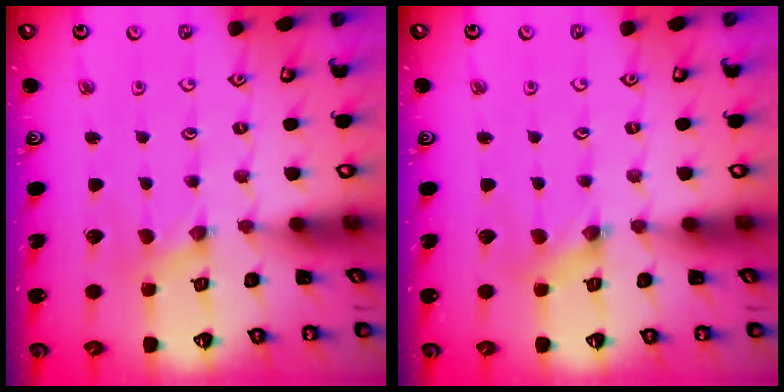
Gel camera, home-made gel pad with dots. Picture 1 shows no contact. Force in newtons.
{"total": 0.9, "press": 0.9, "slide": 0.2}